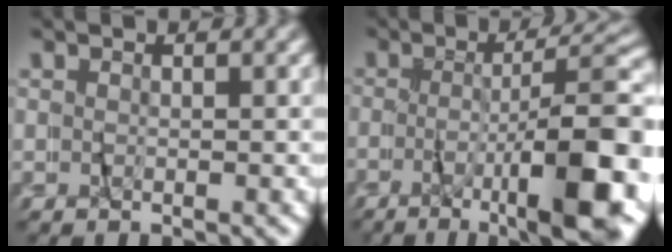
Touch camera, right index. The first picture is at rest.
{"total": 11.5, "force": [-4.3, 2.6, 10.3], "torque": [-0.128, 0.005, -0.065]}